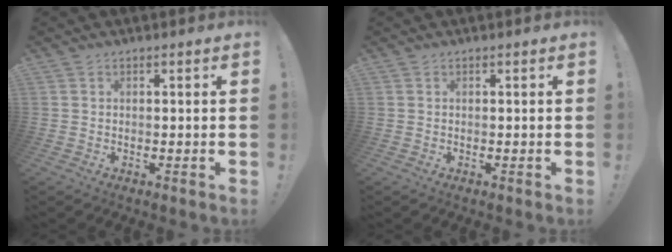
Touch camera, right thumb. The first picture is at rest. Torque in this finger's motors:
{"motor_torque": [0.00, 0.00, 0.00, 0.00, 0.00]}